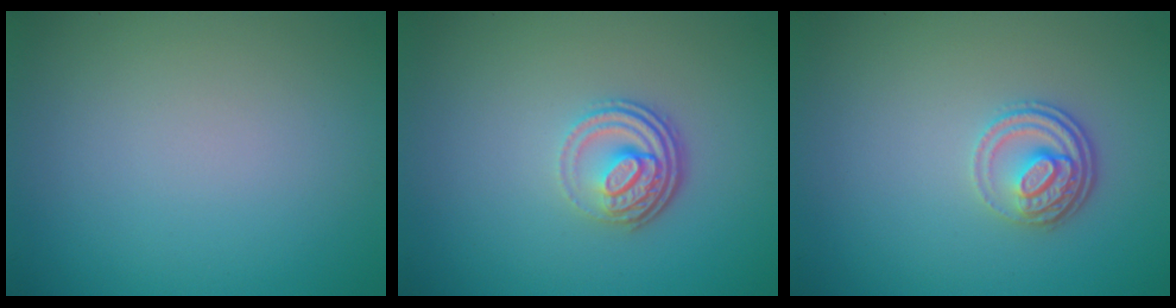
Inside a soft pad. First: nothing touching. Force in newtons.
{"total": 3.8, "press": 2.7, "slide": 2.7}
{"total": 2.8, "press": 2.3, "slide": 1.7}